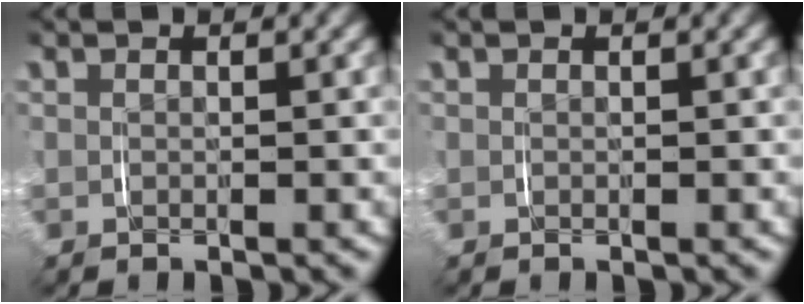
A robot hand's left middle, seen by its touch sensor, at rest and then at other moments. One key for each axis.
{"total": 0.0}